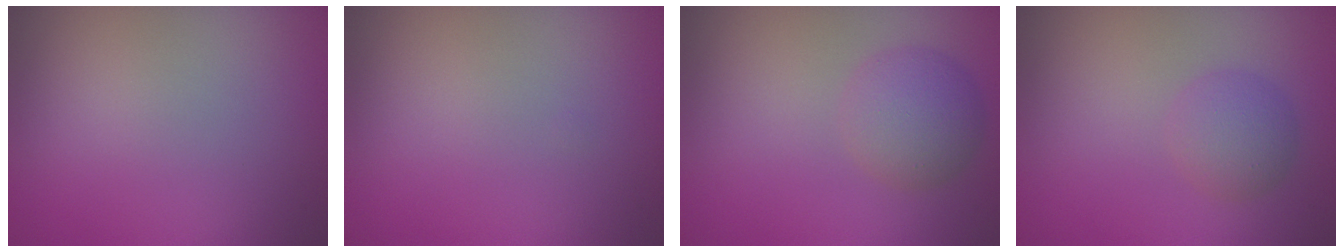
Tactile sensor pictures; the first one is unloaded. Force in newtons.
{"total": 0.0}
{"total": 3.4, "press": 3.4, "slide": 0.1}
{"total": 2.5, "press": 2.5, "slide": 0.1}